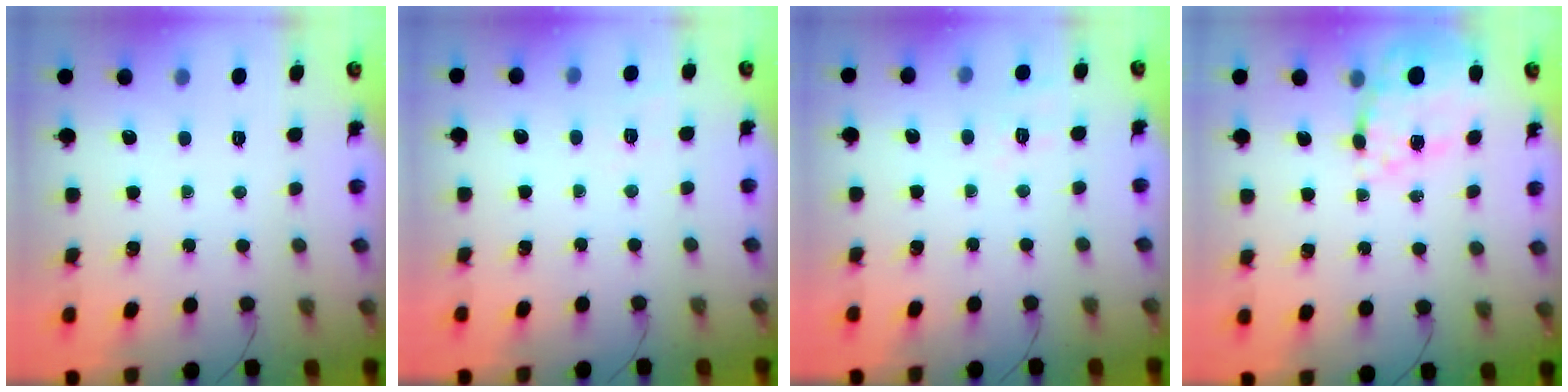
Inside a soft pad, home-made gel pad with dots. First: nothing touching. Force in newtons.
{"total": 3.7, "press": 3.3, "slide": 1.7}
{"total": 5.4, "press": 4.9, "slide": 2.1}
{"total": 17.1, "press": 16.6, "slide": 3.9}